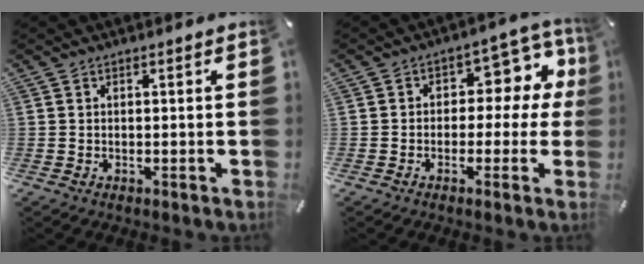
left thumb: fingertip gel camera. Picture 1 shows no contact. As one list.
[{"total": 9.3, "force": [1.6, 6.4, 6.6], "torque": [-0.071, -0.014, 0.023]}]